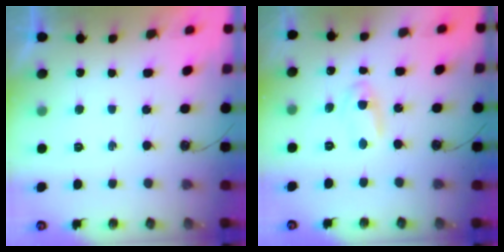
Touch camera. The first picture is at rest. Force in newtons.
{"total": 2.9, "press": 2.9, "slide": 0.2}